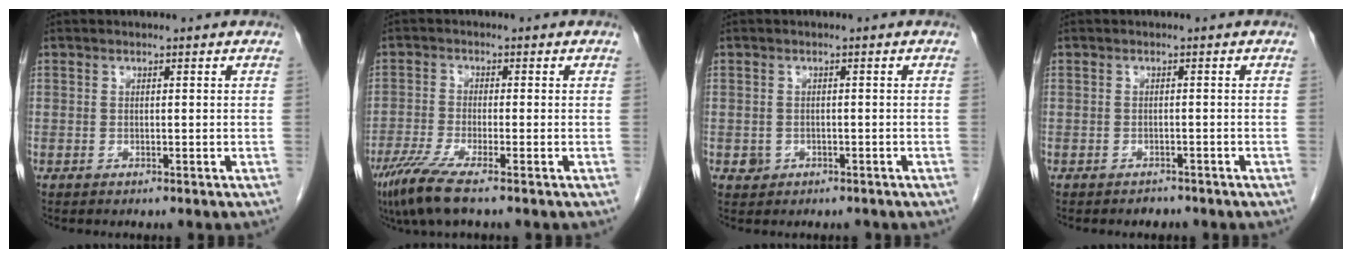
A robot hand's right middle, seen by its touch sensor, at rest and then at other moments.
{"total": 6.1, "force": [-4.2, 0.0, 4.4], "torque": [-0.088, -0.019, -0.083]}
{"total": 2.1, "force": [-0.9, 1.8, 0.3], "torque": [-0.006, 0.007, -0.009]}
{"total": 1.5, "force": [-1.3, 0.7, 0.2], "torque": [-0.010, 0.000, -0.017]}